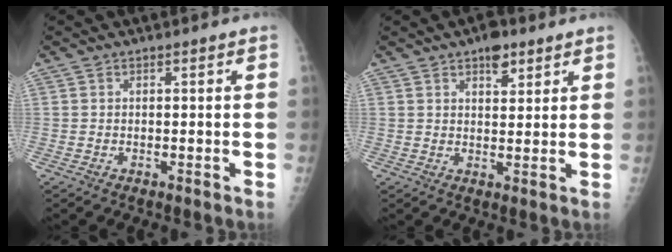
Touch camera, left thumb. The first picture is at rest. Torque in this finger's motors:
{"motor_torque": [0.46, 0.19, 0.47, -0.09, 0.12]}